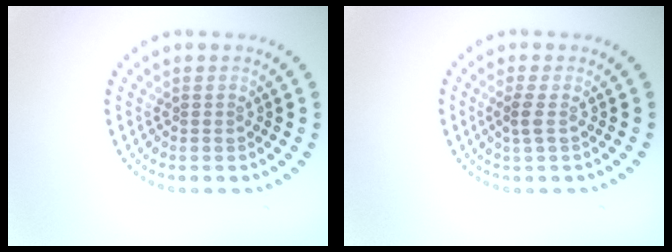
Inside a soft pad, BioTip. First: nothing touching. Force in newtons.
{"total": 1.3, "press": 1.1, "slide": 0.7}